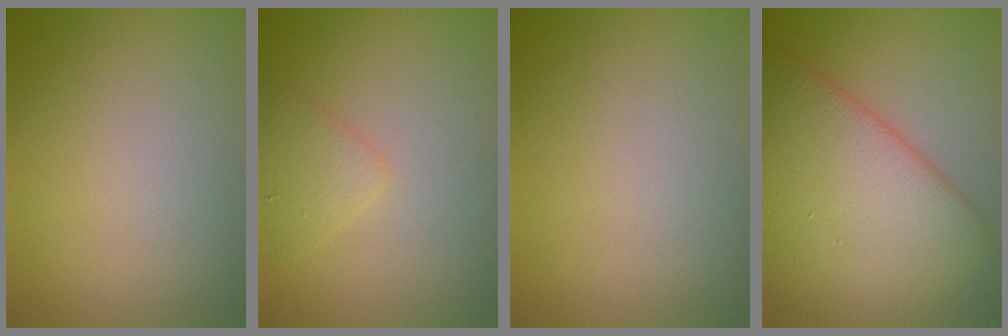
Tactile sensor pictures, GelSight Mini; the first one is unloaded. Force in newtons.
{"total": 1.9, "press": 1.9, "slide": 0.0}
{"total": 0.0}
{"total": 9.9, "press": 9.9, "slide": 0.5}